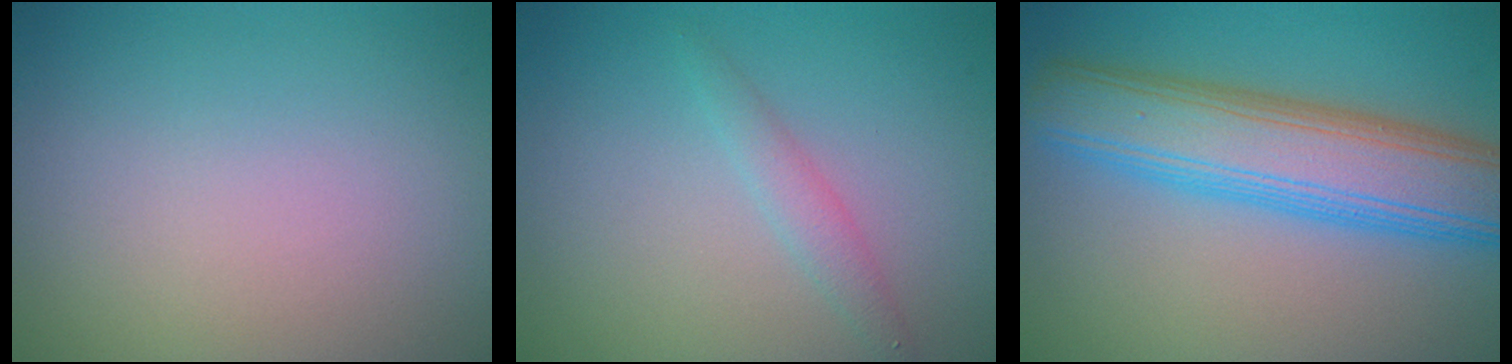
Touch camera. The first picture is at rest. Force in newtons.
{"total": 1.5, "press": 1.5, "slide": 0.0}
{"total": 8.7, "press": 8.7, "slide": 0.2}